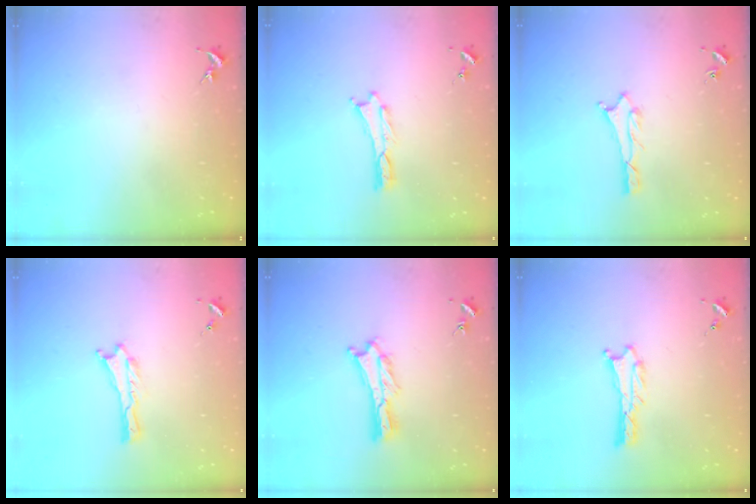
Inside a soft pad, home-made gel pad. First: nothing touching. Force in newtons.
{"total": 0.0}
{"total": 0.7, "press": 0.7, "slide": 0.2}
{"total": 0.0}
{"total": 1.8, "press": 1.8, "slide": 0.2}
{"total": 0.9, "press": 0.8, "slide": 0.1}